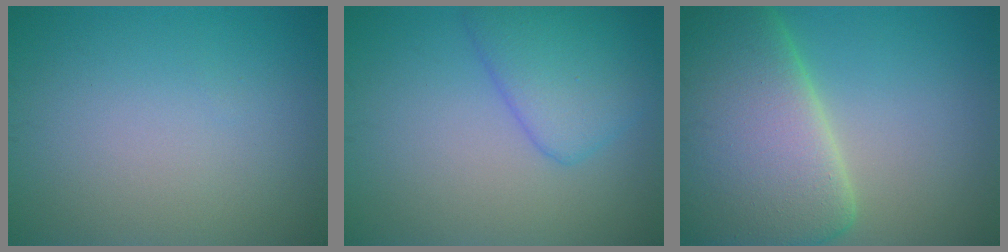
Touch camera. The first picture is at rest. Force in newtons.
{"total": 4.6, "press": 4.6, "slide": 0.3}
{"total": 14.6, "press": 14.6, "slide": 0.9}